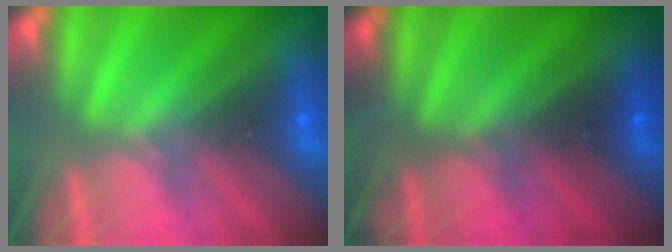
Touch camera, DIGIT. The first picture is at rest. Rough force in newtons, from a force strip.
{"total": 2.6}